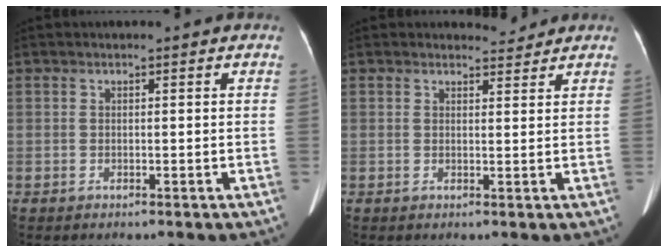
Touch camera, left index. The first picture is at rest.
{"total": 1.9, "force": [1.8, 0.3, -0.4], "torque": [0.001, -0.009, 0.024]}